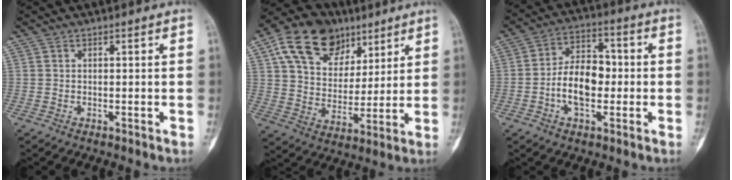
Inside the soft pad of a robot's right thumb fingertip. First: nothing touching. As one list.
[{"total": 18.2, "force": [9.6, 12.3, 9.5], "torque": [-0.130, -0.015, 0.168]}, {"total": 10.7, "force": [-1.5, 6.5, 8.4], "torque": [-0.126, 0.028, -0.035]}]